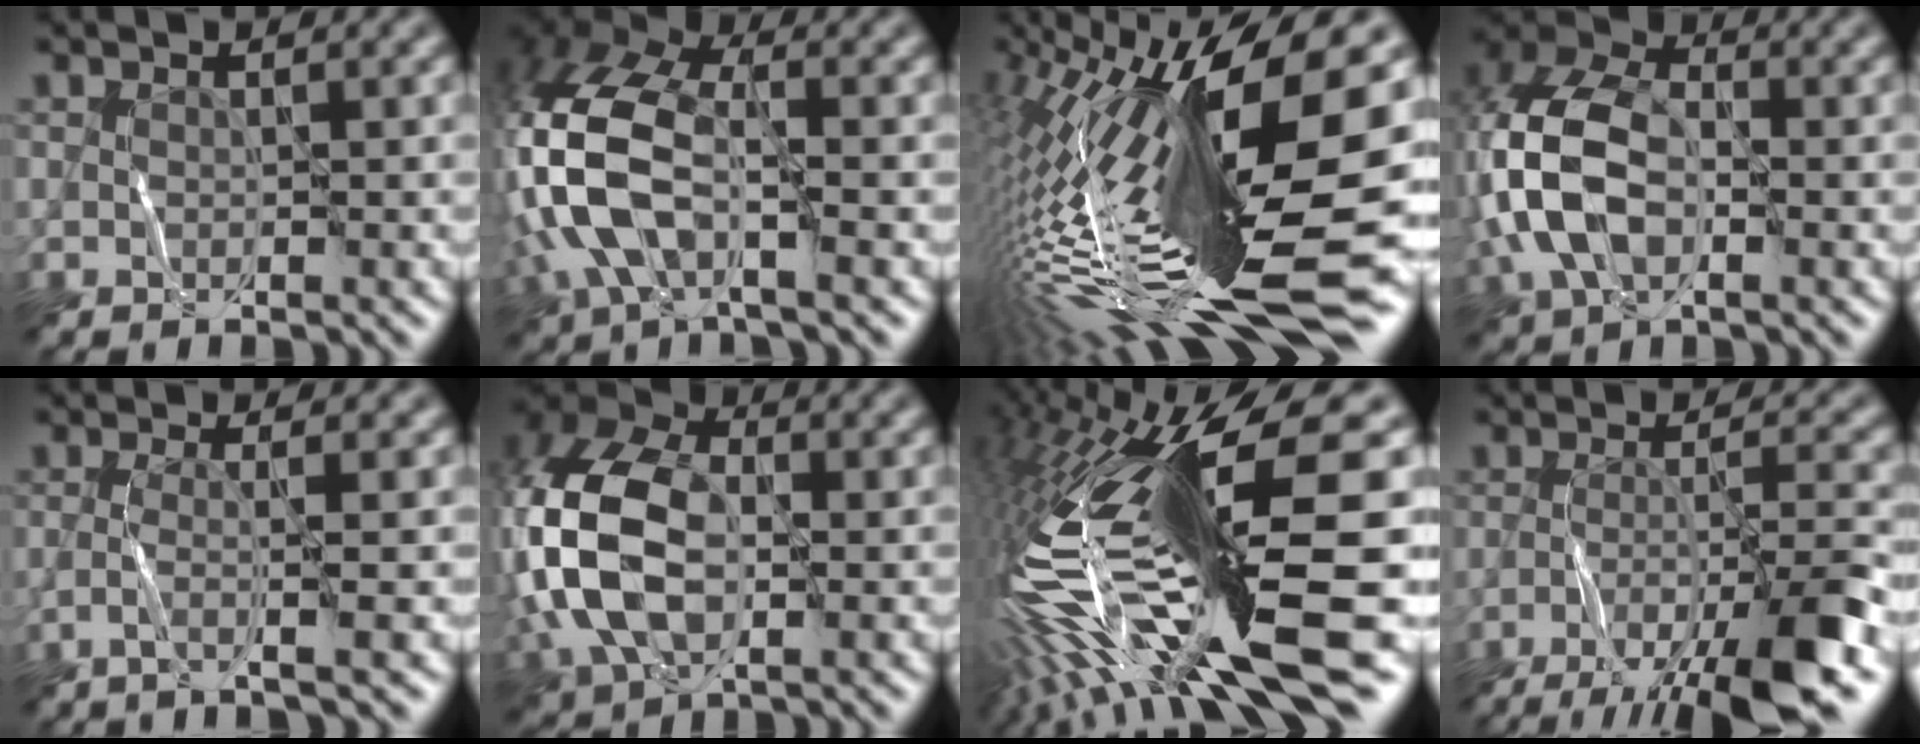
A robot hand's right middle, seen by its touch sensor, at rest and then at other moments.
{"total": 10.4, "force": [-2.3, 5.5, 8.5], "torque": [-0.218, 0.007, -0.051]}
{"total": 18.9, "force": [-1.2, 5.8, 17.9], "torque": [-0.332, 0.000, -0.025]}
{"total": 9.0, "force": [-1.1, 5.6, 6.9], "torque": [-0.175, 0.018, -0.025]}
{"total": 2.1, "force": [-0.7, 0.2, 2.0], "torque": [-0.040, -0.002, -0.015]}
{"total": 11.4, "force": [-1.1, 7.5, 8.5], "torque": [-0.209, 0.011, -0.031]}
{"total": 17.4, "force": [-4.1, 3.3, 16.6], "torque": [-0.306, -0.002, -0.059]}
{"total": 9.0, "force": [-4.8, 1.4, 7.5], "torque": [-0.117, 0.004, -0.076]}